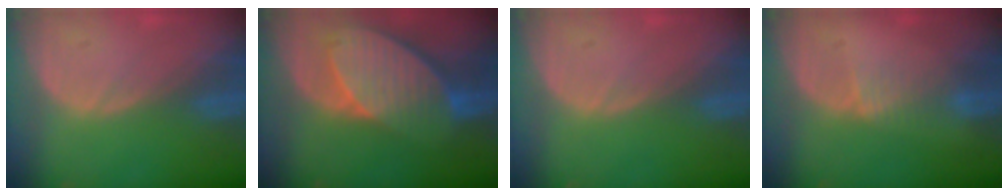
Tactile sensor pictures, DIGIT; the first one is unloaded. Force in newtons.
{"total": 10.2, "press": 8.9, "slide": 5.0}
{"total": 0.0}
{"total": 1.9, "press": 1.9, "slide": 0.2}